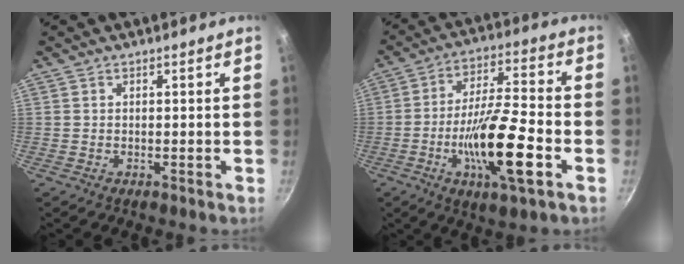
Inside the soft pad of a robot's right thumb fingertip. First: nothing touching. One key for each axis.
{"total": 16.9, "fx": -5.4, "fy": 4.2, "fz": 15.5, "tx": -0.270, "ty": 0.024, "tz": -0.099}